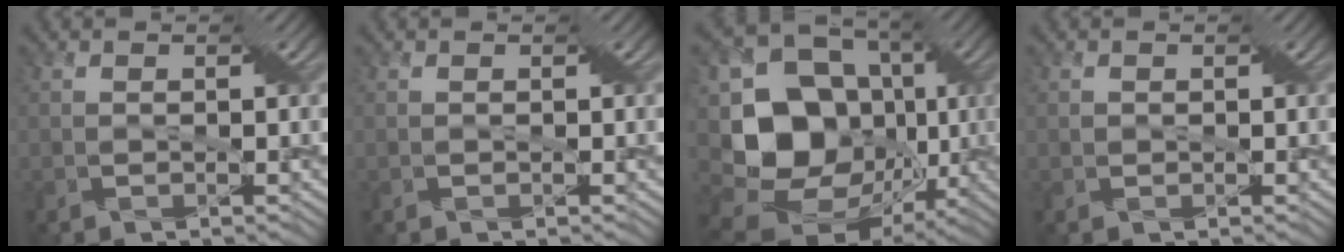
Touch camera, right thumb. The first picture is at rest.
{"total": 0.0}
{"total": 19.1, "force": [-2.7, 14.9, 11.6], "torque": [-0.260, -0.026, -0.030]}
{"total": 0.6, "force": [0.2, 0.5, 0.1], "torque": [0.003, 0.003, 0.004]}